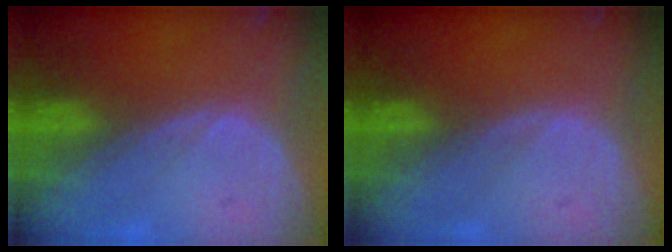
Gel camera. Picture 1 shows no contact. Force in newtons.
{"total": 0.0}